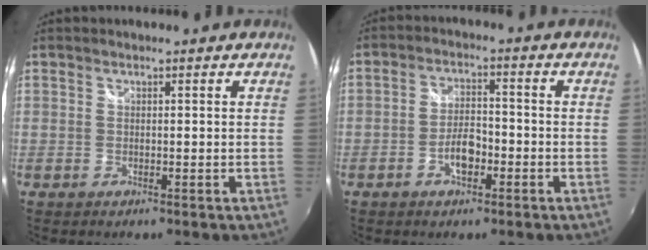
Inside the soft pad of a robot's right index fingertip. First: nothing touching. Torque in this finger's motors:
{"motor_torque": [0.92, 0.05, 0.46, 0.06]}